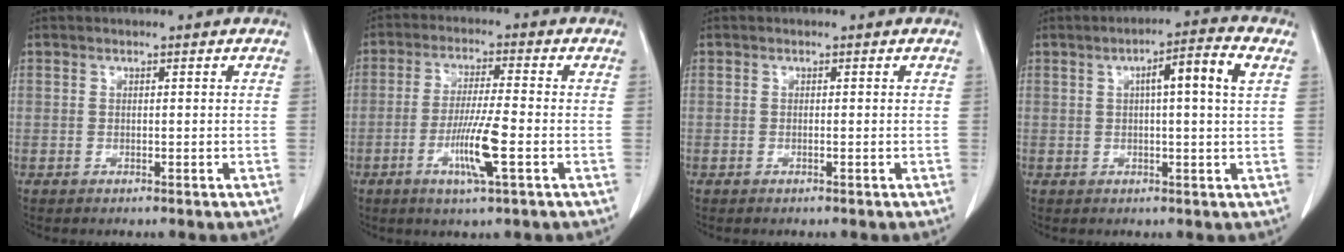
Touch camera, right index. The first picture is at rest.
{"total": 8.1, "force": [-2.9, -0.1, 7.6], "torque": [-0.145, -0.012, -0.054]}
{"total": 0.0}
{"total": 7.0, "force": [1.9, 0.0, 6.7], "torque": [-0.107, 0.012, 0.026]}